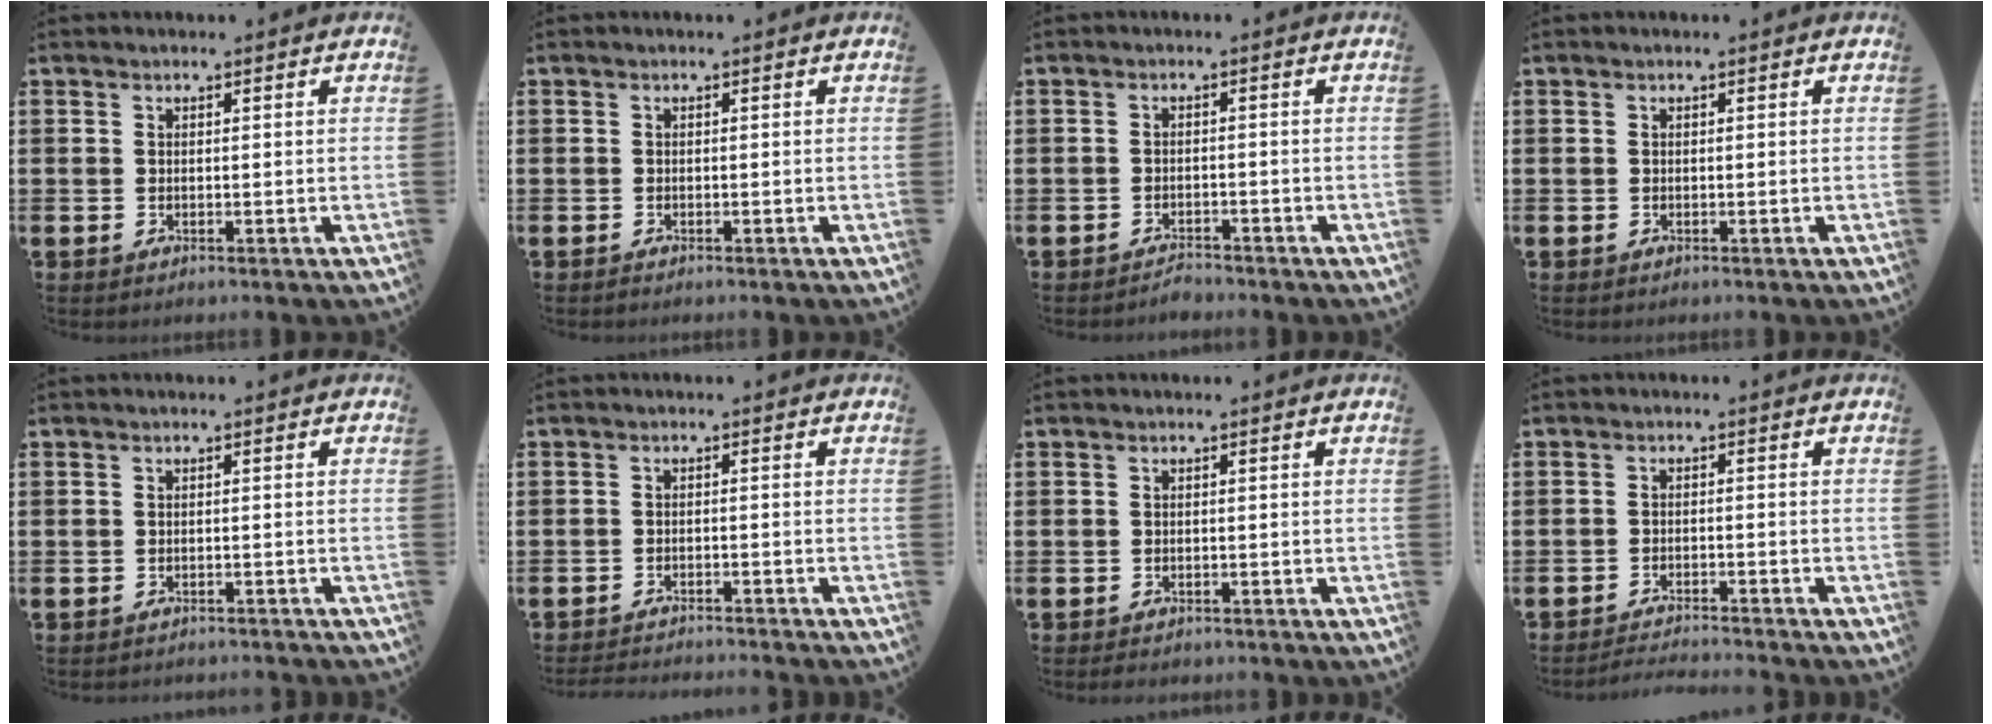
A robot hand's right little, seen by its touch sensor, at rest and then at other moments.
{"total": 0.0}
{"total": 1.4, "force": [-1.4, 0.2, 0.0], "torque": [-0.005, 0.004, -0.031]}
{"total": 0.0}
{"total": 0.9, "force": [-0.9, 0.0, 0.0], "torque": [-0.001, 0.000, -0.019]}
{"total": 1.9, "force": [-1.9, -0.2, 0.0], "torque": [-0.001, 0.003, -0.039]}
{"total": 0.8, "force": [-0.7, 0.2, 0.2], "torque": [-0.006, 0.000, -0.015]}
{"total": 1.9, "force": [-1.9, -0.2, 0.1], "torque": [-0.004, 0.003, -0.040]}